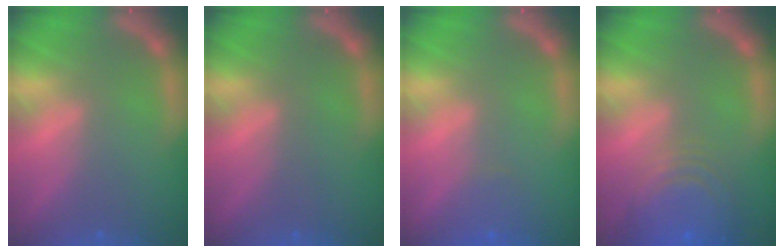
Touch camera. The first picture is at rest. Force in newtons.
{"total": 0.0}
{"total": 1.4}
{"total": 9.5}